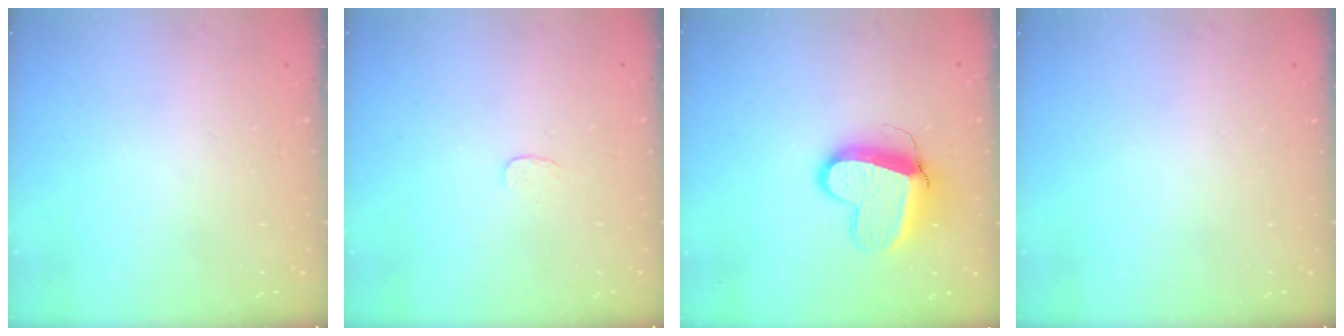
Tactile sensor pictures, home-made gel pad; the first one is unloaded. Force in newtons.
{"total": 3.0, "press": 3.0, "slide": 0.2}
{"total": 10.7, "press": 10.6, "slide": 1.3}
{"total": 0.0}